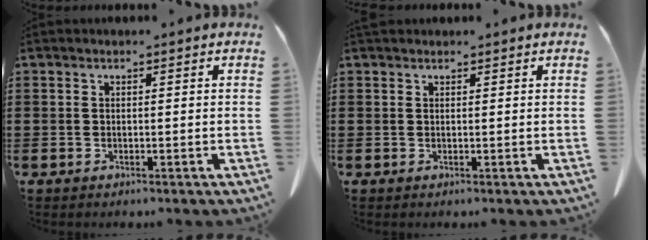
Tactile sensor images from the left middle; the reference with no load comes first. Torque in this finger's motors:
{"motor_torque": [0.52, -0.42, 0.11, 0.07]}